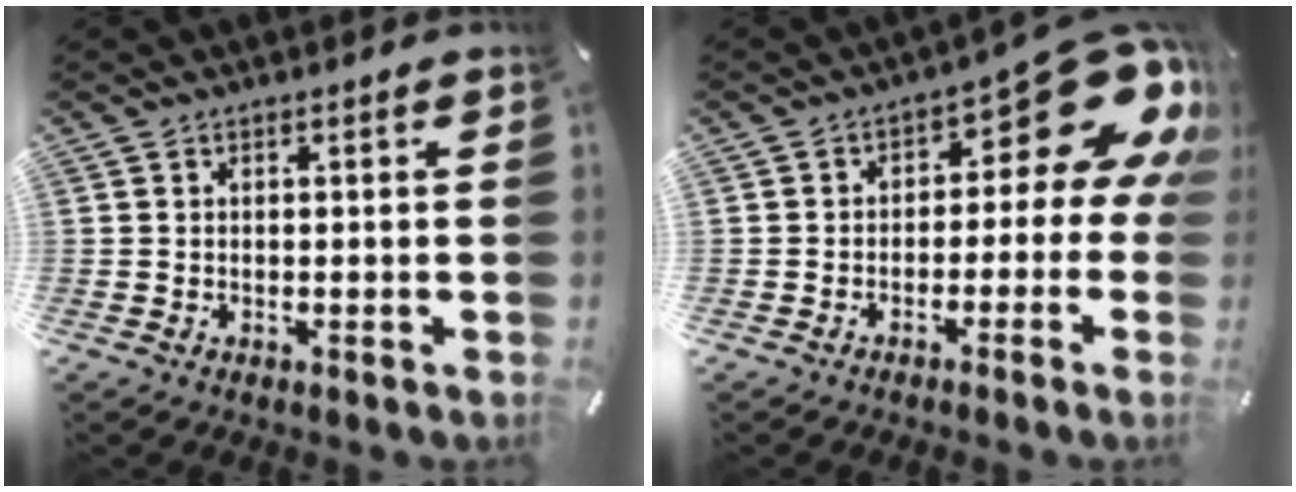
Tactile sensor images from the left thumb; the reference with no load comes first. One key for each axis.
{"total": 14.8, "fx": 6.4, "fy": 7.0, "fz": 11.4, "tx": -0.134, "ty": -0.049, "tz": 0.101}